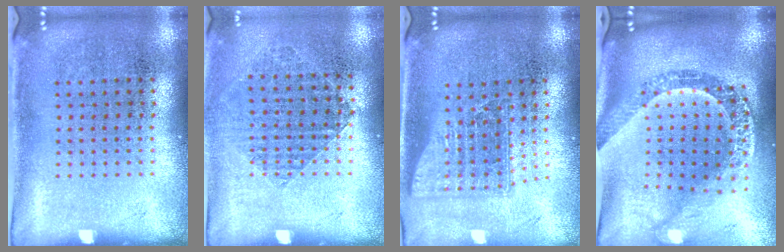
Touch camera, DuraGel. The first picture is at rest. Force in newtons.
{"total": 0.9, "press": 0.9, "slide": 0.4}
{"total": 1.5, "press": 1.2, "slide": 1.0}
{"total": 3.0, "press": 2.3, "slide": 2.0}